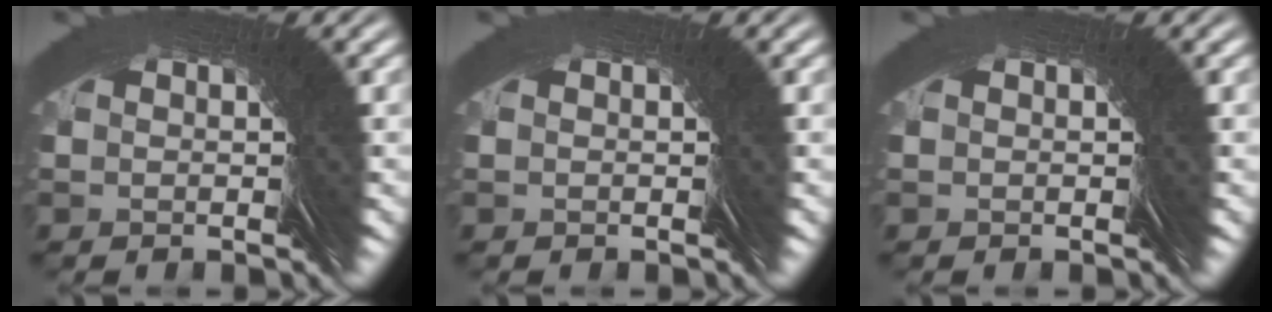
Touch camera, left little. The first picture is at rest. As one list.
[{"total": 0.0}, {"total": 0.0}]